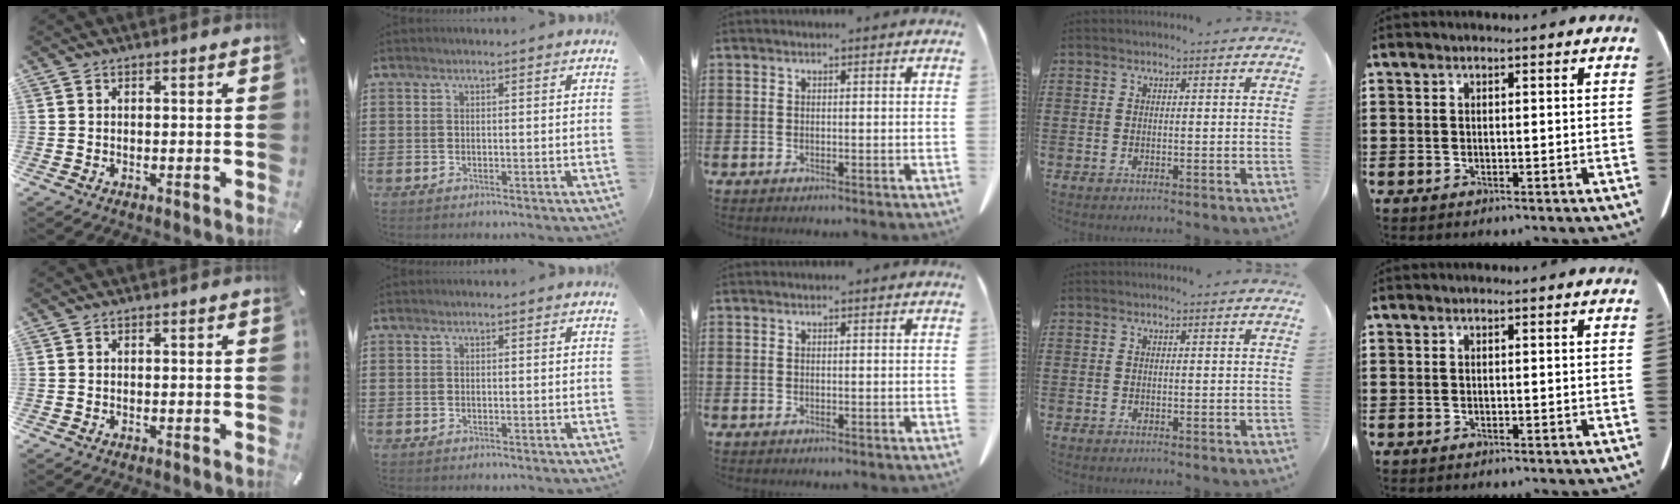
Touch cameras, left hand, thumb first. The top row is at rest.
{}